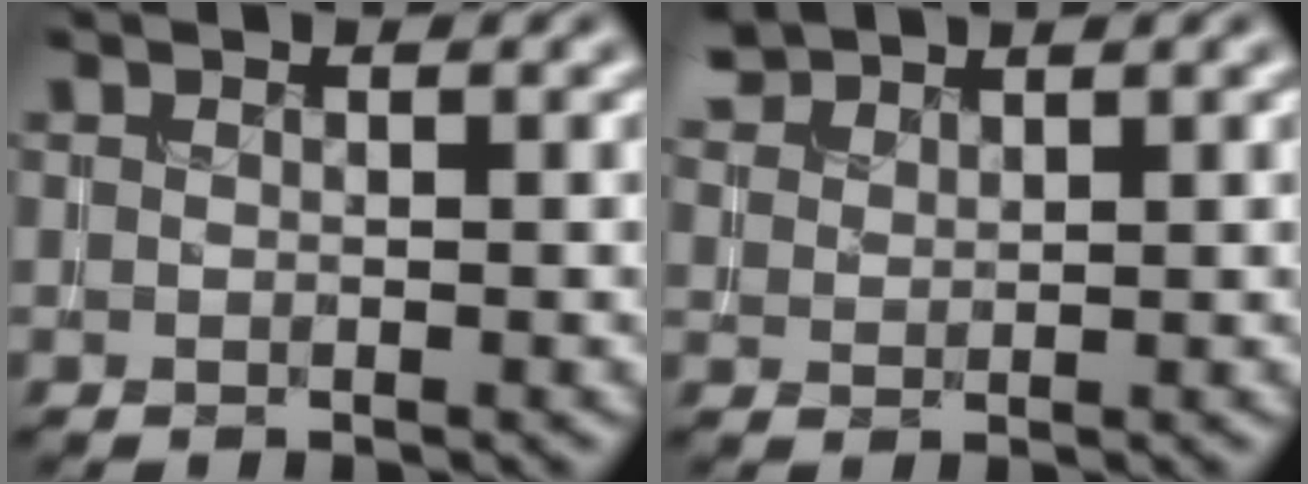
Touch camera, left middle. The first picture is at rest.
{"total": 2.3, "force": [2.2, 0.6, 0.4], "torque": [-0.012, 0.009, 0.050]}